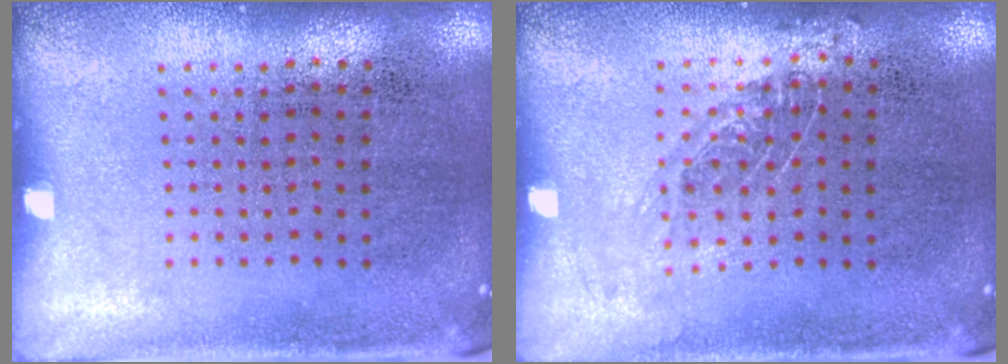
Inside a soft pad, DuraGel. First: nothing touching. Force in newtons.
{"total": 0.9, "press": 0.8, "slide": 0.4}